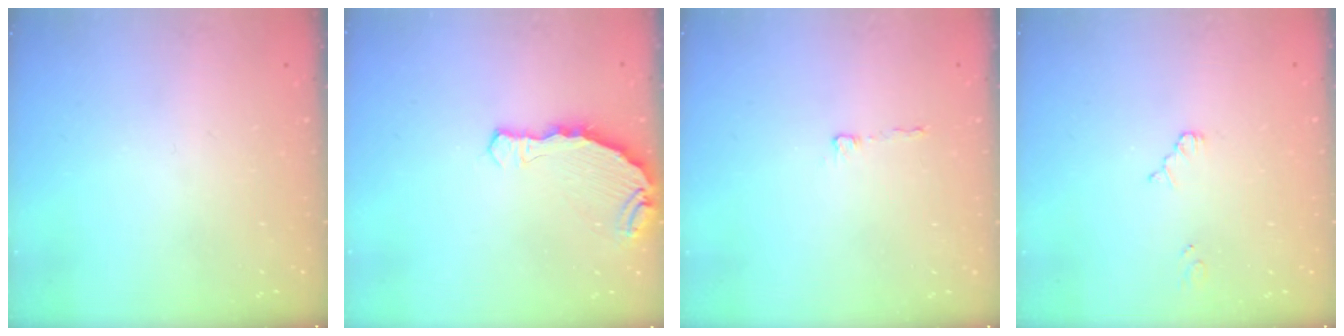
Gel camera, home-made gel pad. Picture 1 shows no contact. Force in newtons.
{"total": 7.9, "press": 6.3, "slide": 4.9}
{"total": 2.1, "press": 2.1, "slide": 0.2}
{"total": 2.5, "press": 2.5, "slide": 0.3}